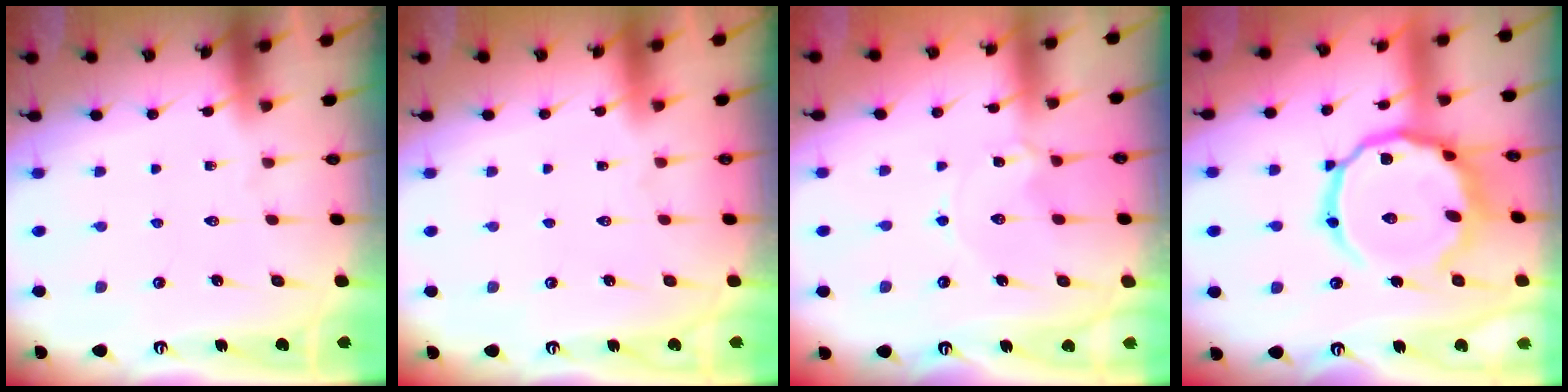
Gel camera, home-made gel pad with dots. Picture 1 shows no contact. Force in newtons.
{"total": 1.6, "press": 1.6, "slide": 0.1}
{"total": 2.4, "press": 2.4, "slide": 0.3}
{"total": 17.8, "press": 17.7, "slide": 1.5}